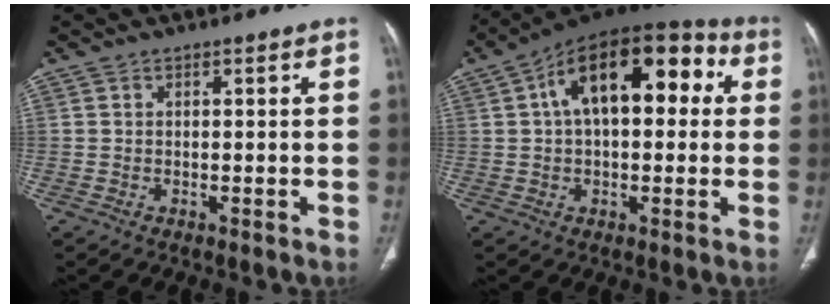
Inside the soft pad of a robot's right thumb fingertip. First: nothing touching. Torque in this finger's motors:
{"motor_torque": [0.49, 4.21, 0.73, 0.20, 0.16]}